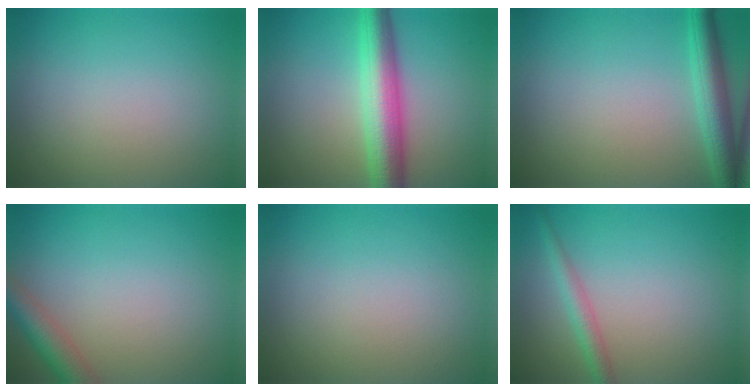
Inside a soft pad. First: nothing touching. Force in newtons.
{"total": 6.8, "press": 6.8, "slide": 0.1}
{"total": 3.9, "press": 3.9, "slide": 0.1}
{"total": 3.2, "press": 3.2, "slide": 0.2}
{"total": 0.0}
{"total": 2.2, "press": 2.2, "slide": 0.1}